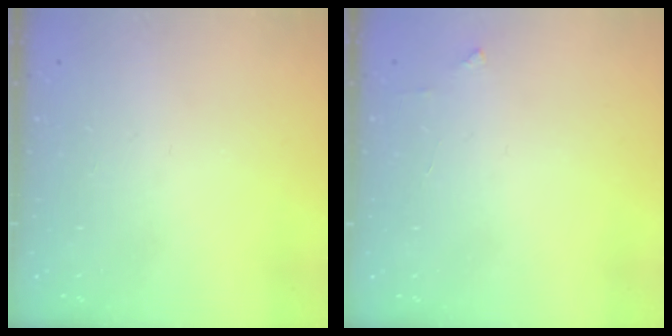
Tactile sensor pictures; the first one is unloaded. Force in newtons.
{"total": 2.6, "press": 2.6, "slide": 0.2}